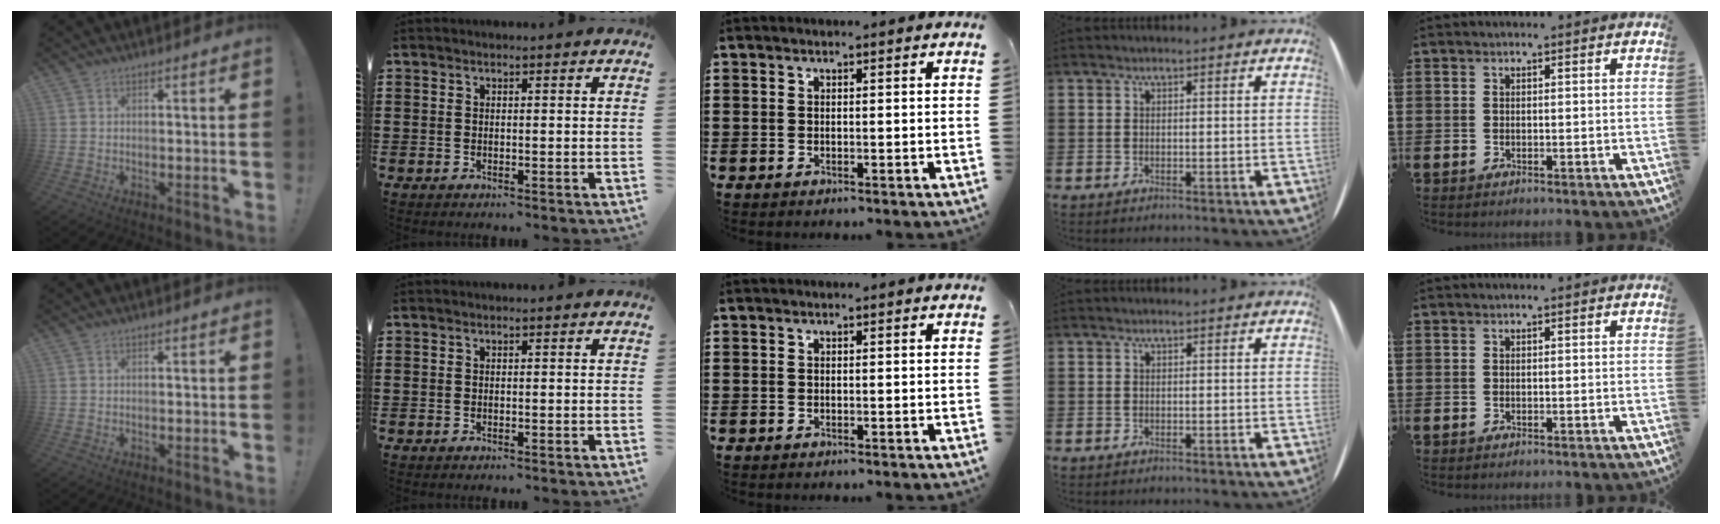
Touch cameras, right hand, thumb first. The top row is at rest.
{}